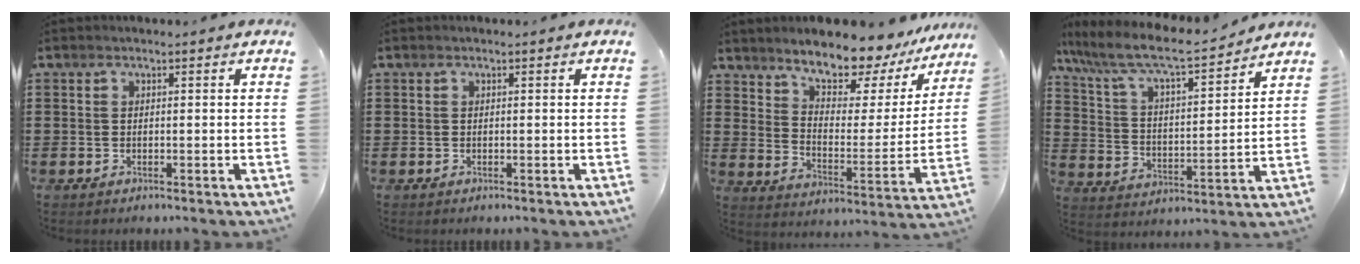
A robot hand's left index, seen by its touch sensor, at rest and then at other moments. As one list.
[{"total": 0.0}, {"total": 9.2, "force": [8.5, 1.7, 3.0], "torque": [-0.074, -0.067, 0.145]}, {"total": 8.3, "force": [7.1, 1.2, 4.2], "torque": [-0.111, -0.045, 0.117]}]